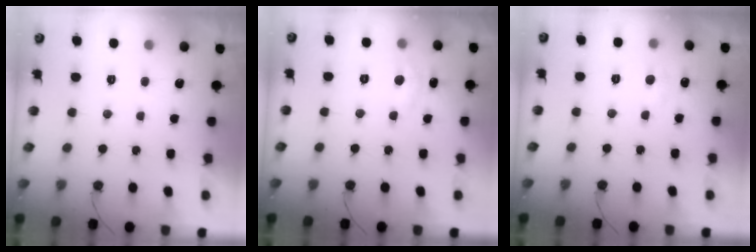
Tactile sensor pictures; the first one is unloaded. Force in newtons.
{"total": 5.0, "press": 4.9, "slide": 0.5}
{"total": 5.6, "press": 5.5, "slide": 0.7}